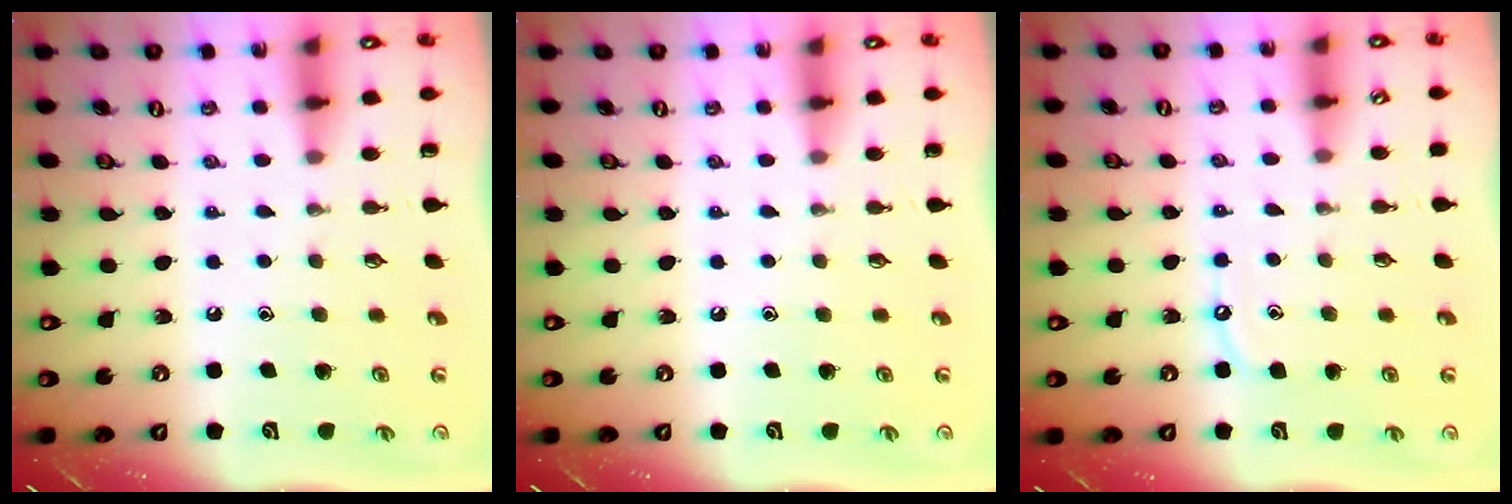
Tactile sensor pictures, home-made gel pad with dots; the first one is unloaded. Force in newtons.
{"total": 0.0}
{"total": 5.2, "press": 5.1, "slide": 0.5}